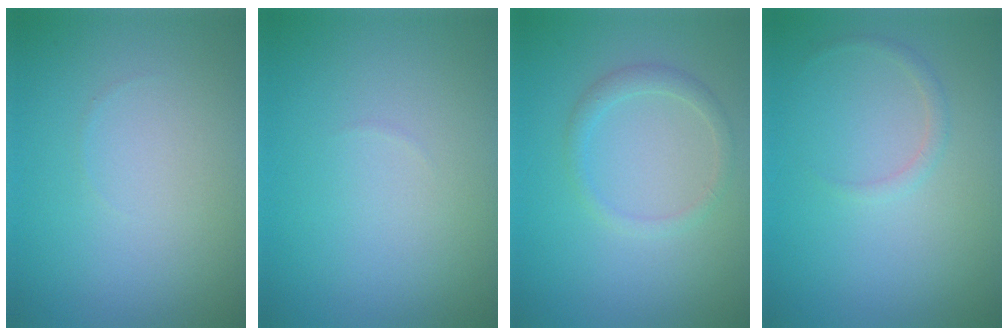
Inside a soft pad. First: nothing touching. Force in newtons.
{"total": 0.0}
{"total": 1.5, "press": 1.5, "slide": 0.1}
{"total": 0.8, "press": 0.8, "slide": 0.1}